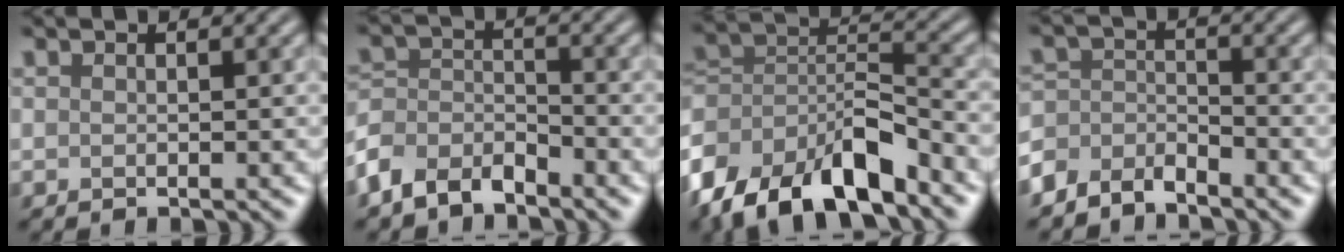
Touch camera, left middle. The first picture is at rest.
{"total": 4.8, "force": [-3.8, 2.4, 1.7], "torque": [-0.033, -0.002, -0.086]}
{"total": 11.2, "force": [-7.4, 5.1, 6.8], "torque": [-0.129, 0.005, -0.146]}
{"total": 3.5, "force": [-3.1, 1.4, 0.8], "torque": [-0.015, 0.002, -0.072]}